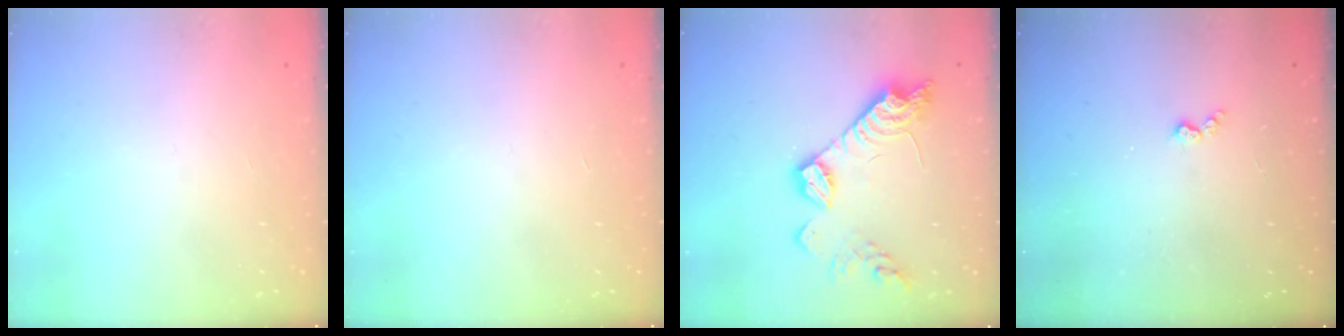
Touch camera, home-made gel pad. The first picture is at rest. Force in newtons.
{"total": 0.0}
{"total": 14.6, "press": 14.5, "slide": 0.6}
{"total": 2.9, "press": 2.9, "slide": 0.5}